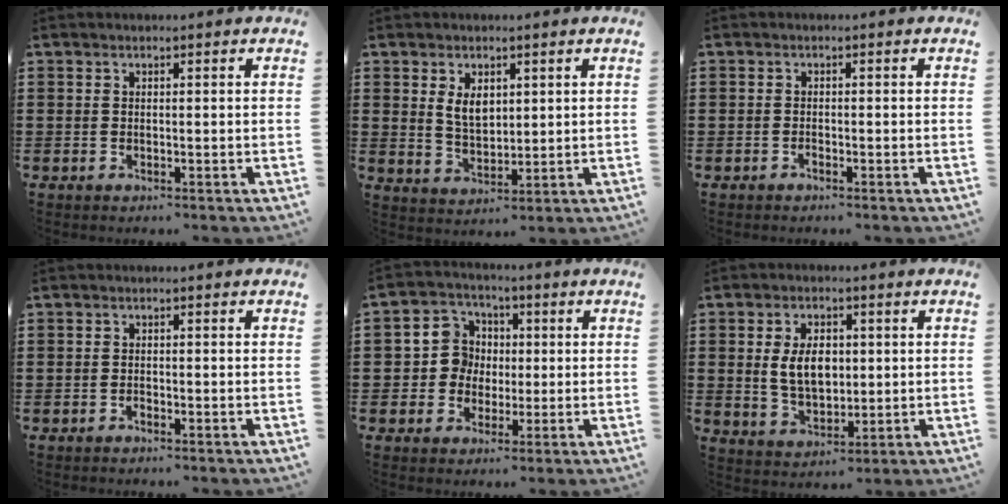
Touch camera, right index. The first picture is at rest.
{"total": 4.4, "force": [1.7, 2.7, 3.1], "torque": [-0.060, 0.005, 0.030]}
{"total": 0.7, "force": [-0.6, 0.0, 0.3], "torque": [-0.007, -0.004, -0.012]}
{"total": 0.7, "force": [-0.7, 0.1, 0.2], "torque": [-0.006, -0.003, -0.013]}
{"total": 6.4, "force": [0.1, 6.2, 1.7], "torque": [-0.060, 0.020, 0.001]}
{"total": 6.4, "force": [0.7, 4.0, 5.0], "torque": [-0.095, 0.005, 0.006]}